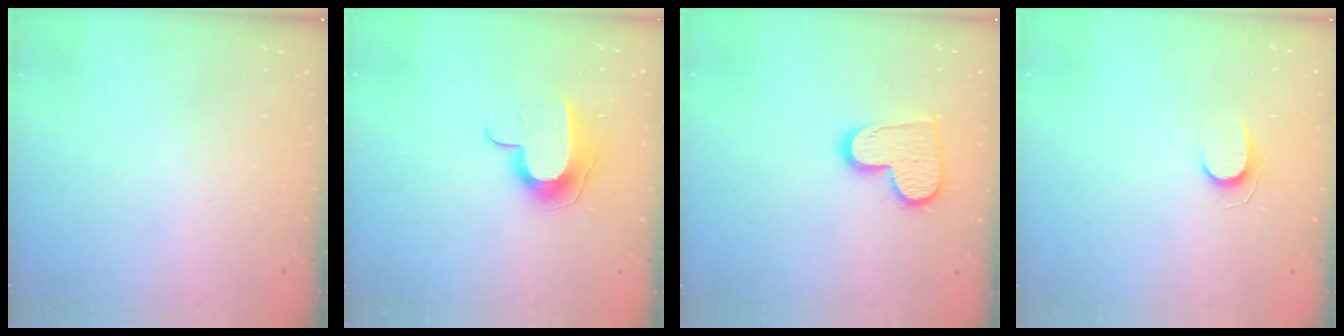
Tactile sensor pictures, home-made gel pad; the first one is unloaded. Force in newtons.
{"total": 9.8, "press": 9.8, "slide": 0.6}
{"total": 13.0, "press": 13.0, "slide": 1.0}
{"total": 5.6, "press": 5.6, "slide": 0.5}